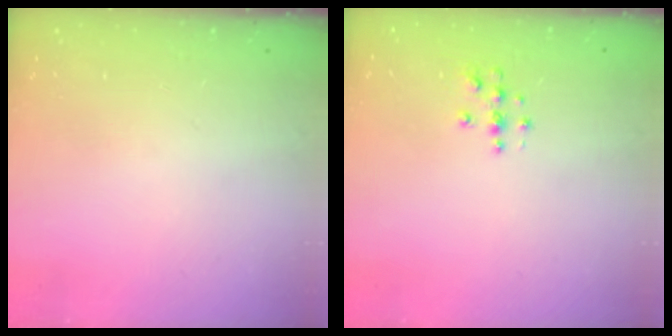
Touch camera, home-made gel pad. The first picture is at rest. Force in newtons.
{"total": 3.6, "press": 3.6, "slide": 0.5}